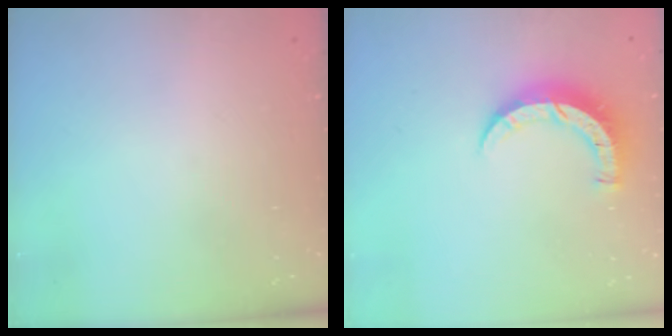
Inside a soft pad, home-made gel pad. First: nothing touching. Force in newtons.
{"total": 7.7, "press": 7.7, "slide": 0.5}